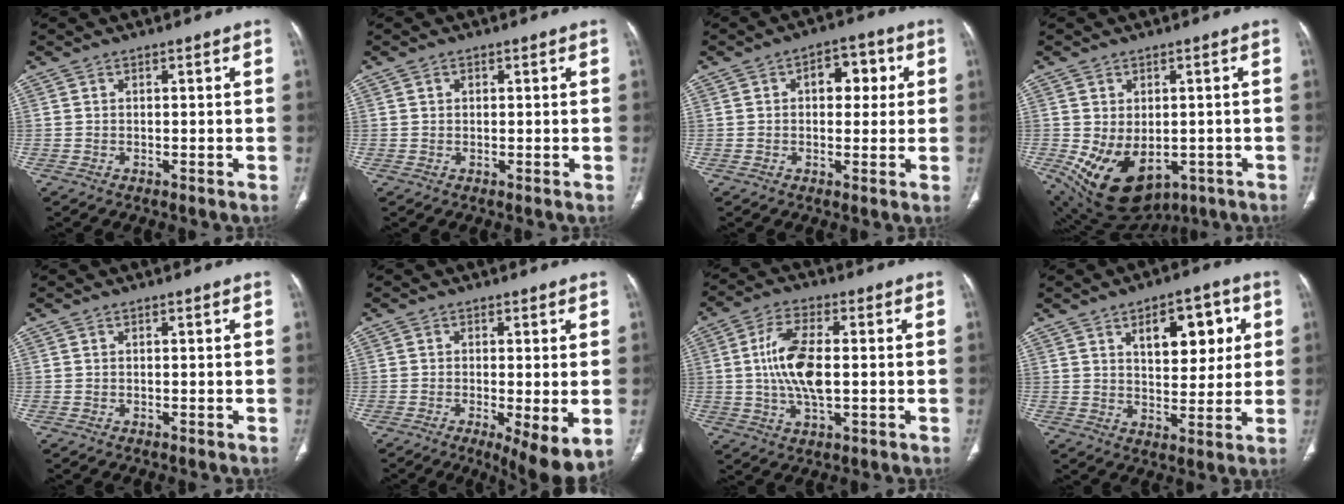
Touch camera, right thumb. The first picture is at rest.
{"total": 0.7, "force": [0.3, 0.6, 0.3], "torque": [-0.001, 0.000, 0.005]}
{"total": 6.9, "force": [1.6, 4.3, 5.1], "torque": [-0.033, 0.010, 0.018]}
{"total": 13.8, "force": [-3.9, 9.1, 9.6], "torque": [-0.155, -0.005, -0.030]}
{"total": 0.0}
{"total": 8.4, "force": [-2.2, 2.2, 7.8], "torque": [-0.122, -0.024, -0.033]}
{"total": 11.1, "force": [0.4, 4.8, 10.0], "torque": [-0.204, 0.001, 0.007]}
{"total": 11.7, "force": [4.3, 6.2, 9.0], "torque": [-0.084, -0.013, 0.064]}